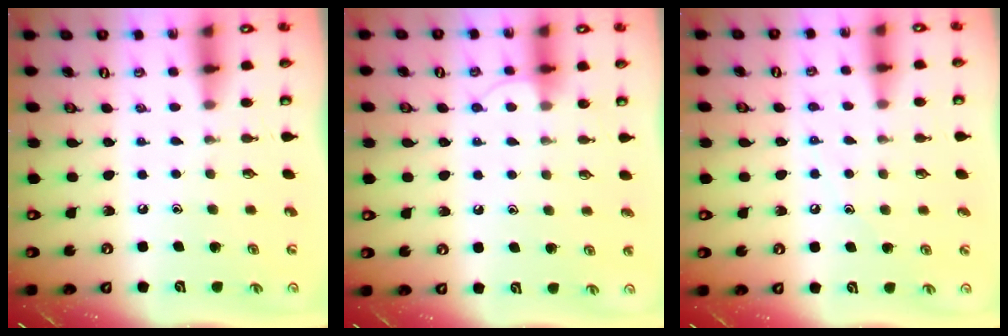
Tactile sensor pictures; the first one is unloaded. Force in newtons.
{"total": 6.0, "press": 6.0, "slide": 0.5}
{"total": 5.9, "press": 5.9, "slide": 0.6}